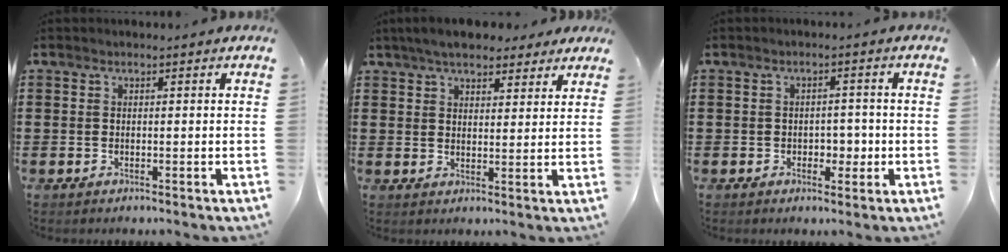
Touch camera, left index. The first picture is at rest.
{"total": 5.5, "force": [4.8, 1.7, 2.1], "torque": [-0.054, 0.000, 0.089]}
{"total": 2.9, "force": [-0.6, 2.1, 1.9], "torque": [-0.034, 0.000, -0.017]}